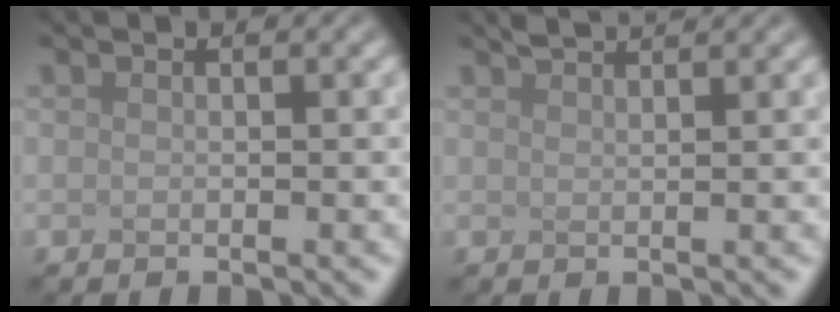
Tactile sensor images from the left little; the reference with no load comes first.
{"total": 2.7, "force": [2.4, 0.5, 1.2], "torque": [-0.003, 0.016, 0.014]}